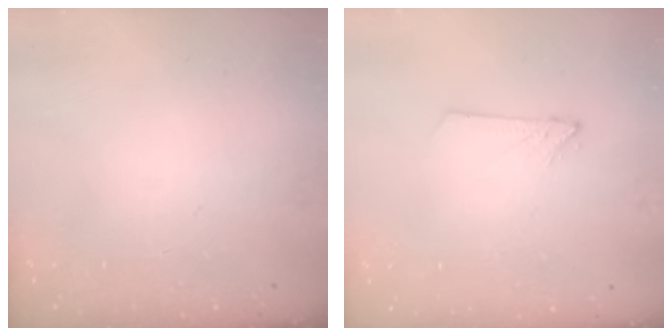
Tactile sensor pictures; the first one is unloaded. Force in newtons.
{"total": 2.8, "press": 2.8, "slide": 0.3}